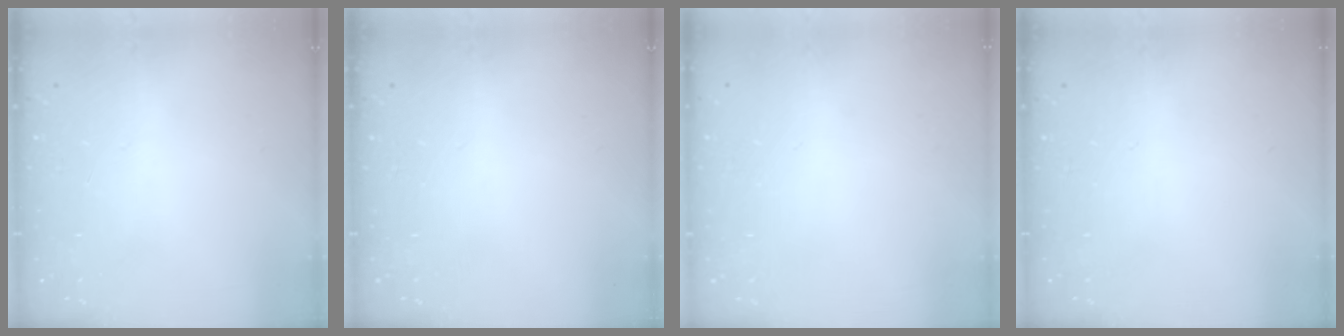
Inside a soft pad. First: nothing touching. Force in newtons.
{"total": 0.0}
{"total": 0.0}
{"total": 0.0}